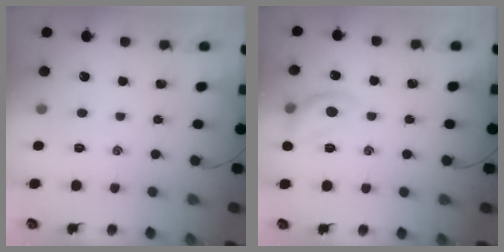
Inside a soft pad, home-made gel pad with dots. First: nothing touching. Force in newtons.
{"total": 10.4, "press": 10.4, "slide": 0.7}